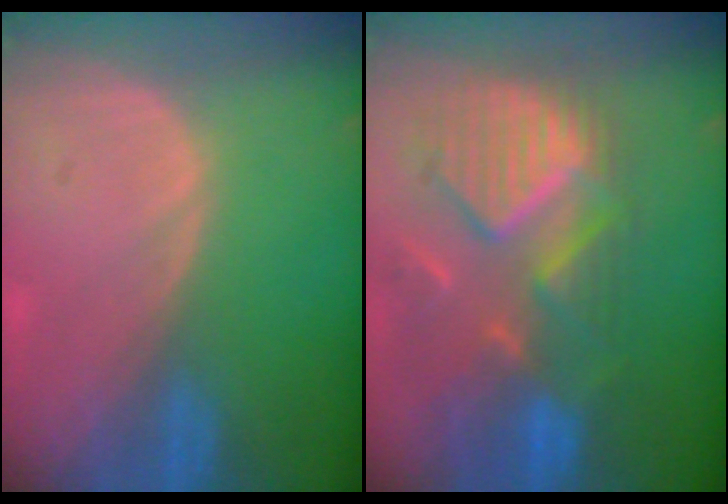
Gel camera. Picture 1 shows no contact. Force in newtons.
{"total": 11.7, "press": 10.3, "slide": 5.6}